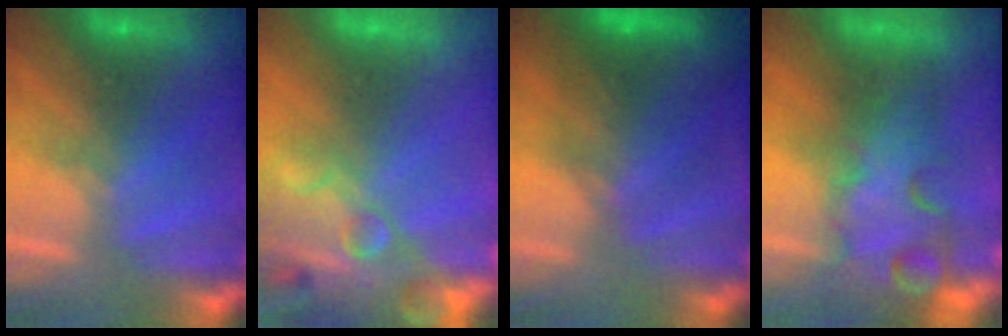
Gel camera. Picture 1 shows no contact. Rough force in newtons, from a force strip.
{"total": 7.6}
{"total": 7.0}
{"total": 5.9}